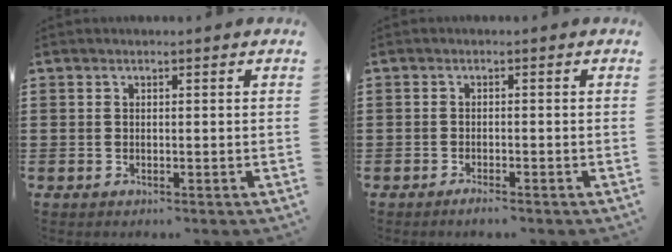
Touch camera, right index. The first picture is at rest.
{"total": 1.3, "force": [-1.2, 0.0, 0.6], "torque": [-0.012, -0.005, -0.022]}